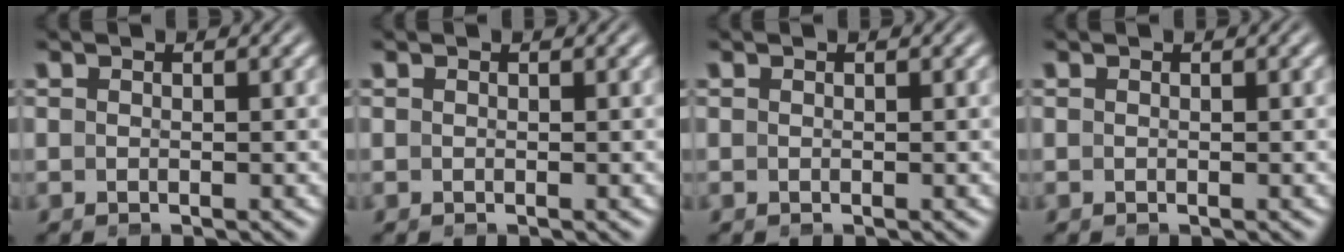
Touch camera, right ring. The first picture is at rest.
{"total": 0.0}
{"total": 0.0}
{"total": 0.0}